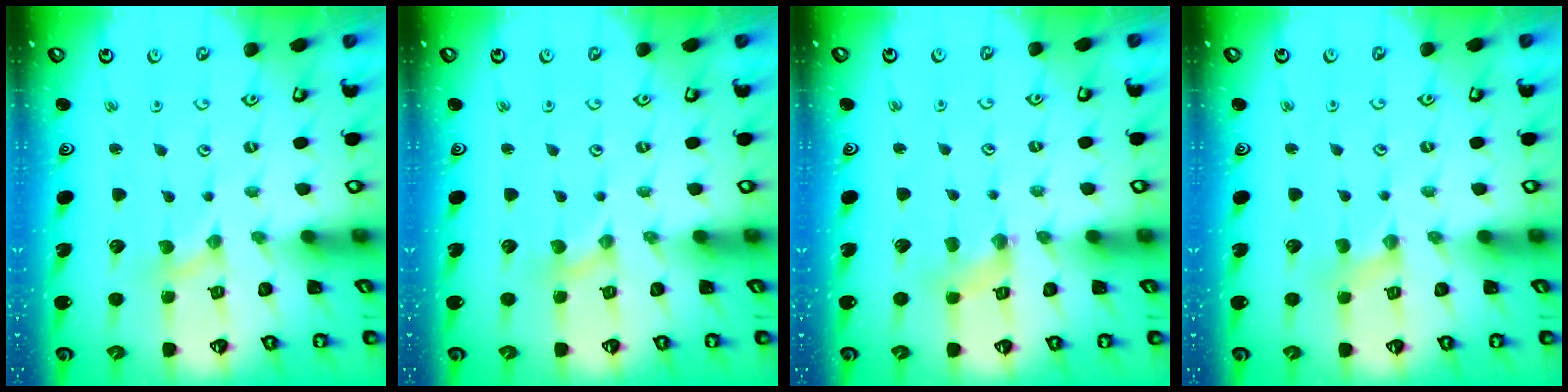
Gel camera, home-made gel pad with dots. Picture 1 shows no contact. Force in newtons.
{"total": 0.0}
{"total": 1.6, "press": 1.6, "slide": 0.2}
{"total": 0.0}